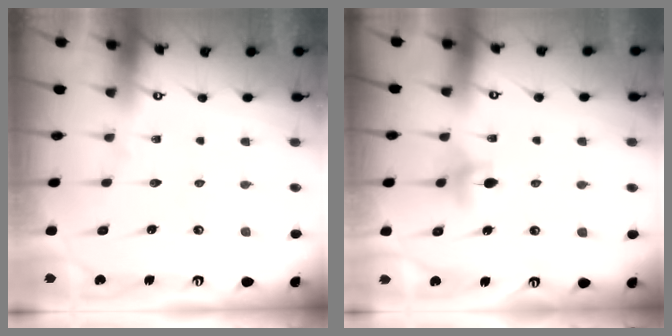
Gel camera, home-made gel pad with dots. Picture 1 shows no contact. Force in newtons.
{"total": 5.5, "press": 5.5, "slide": 0.6}